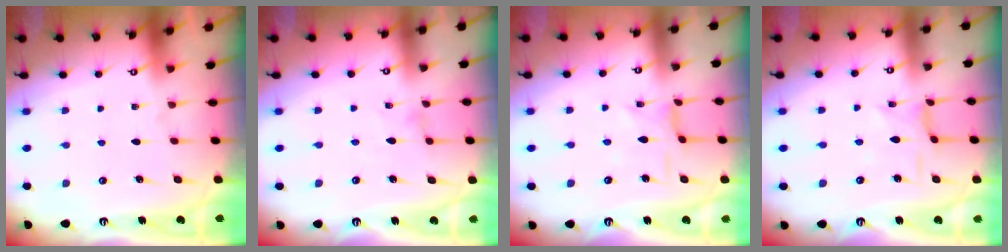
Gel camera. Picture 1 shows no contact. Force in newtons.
{"total": 0.0}
{"total": 1.5, "press": 1.5, "slide": 0.1}
{"total": 1.5, "press": 1.5, "slide": 0.1}